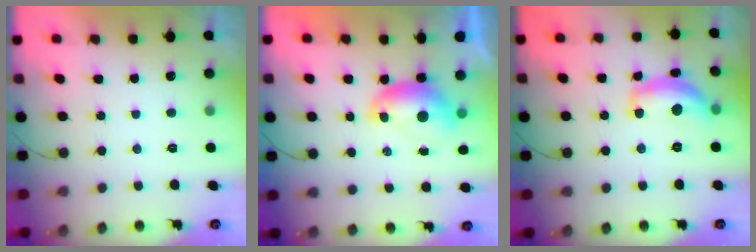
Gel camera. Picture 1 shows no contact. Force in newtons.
{"total": 8.4, "press": 8.3, "slide": 0.6}
{"total": 13.7, "press": 13.7, "slide": 1.0}